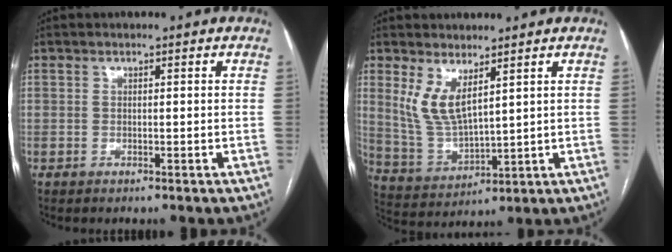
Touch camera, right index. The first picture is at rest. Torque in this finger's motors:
{"motor_torque": [0.24, 0.14, 0.19, 0.05]}